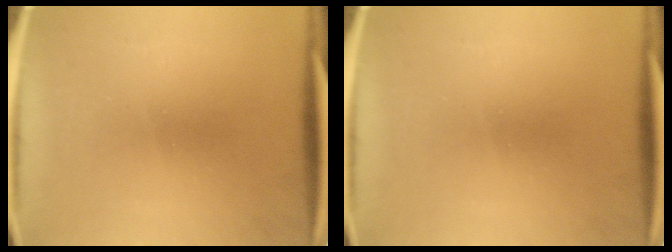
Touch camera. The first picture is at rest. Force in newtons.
{"total": 0.0}